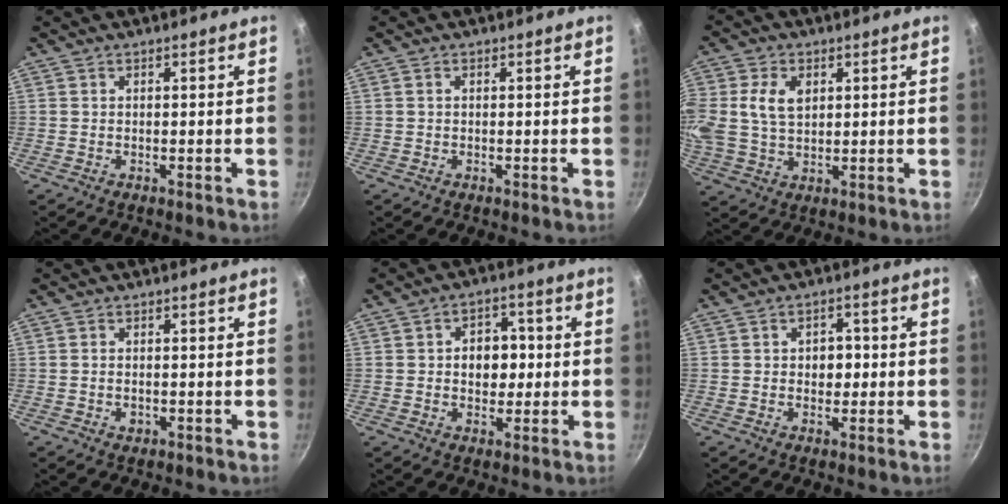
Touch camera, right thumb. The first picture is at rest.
{"total": 0.0}
{"total": 11.5, "force": [2.6, 8.1, 7.8], "torque": [-0.164, 0.009, 0.049]}
{"total": 1.3, "force": [-0.5, 0.9, 0.9], "torque": [-0.015, 0.000, -0.007]}
{"total": 7.4, "force": [0.3, 5.6, 4.8], "torque": [-0.029, 0.008, 0.000]}
{"total": 4.2, "force": [0.0, 3.3, 2.7], "torque": [-0.012, 0.008, -0.001]}